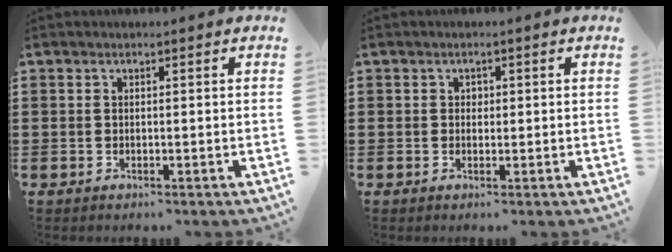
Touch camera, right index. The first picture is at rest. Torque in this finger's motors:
{"motor_torque": [0.42, -0.08, 0.00, 0.00]}